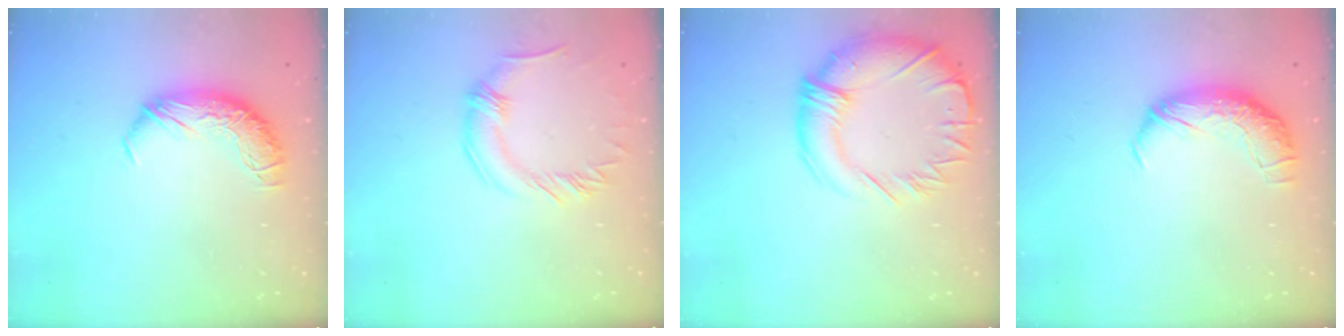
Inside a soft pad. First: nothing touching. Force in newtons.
{"total": 0.0}
{"total": 6.8, "press": 6.0, "slide": 3.2}
{"total": 2.3, "press": 0.9, "slide": 2.2}